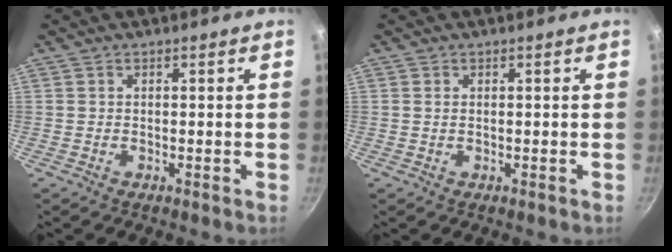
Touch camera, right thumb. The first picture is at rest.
{"total": 0.5, "force": [0.1, 0.3, 0.4], "torque": [-0.008, 0.000, 0.003]}